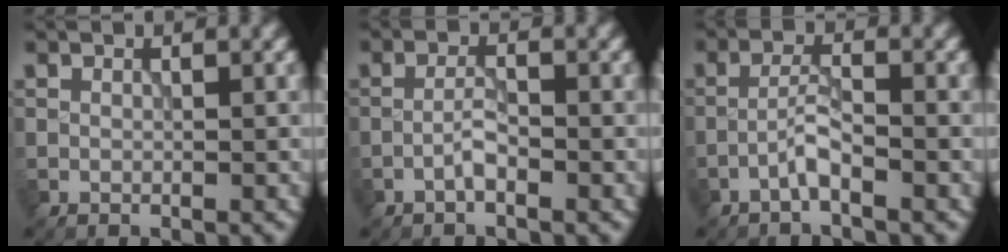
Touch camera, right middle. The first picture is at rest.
{"total": 1.6, "force": [-0.9, 0.3, 1.3], "torque": [-0.024, 0.007, -0.022]}
{"total": 2.1, "force": [-1.4, 0.2, 1.5], "torque": [-0.031, 0.009, -0.032]}